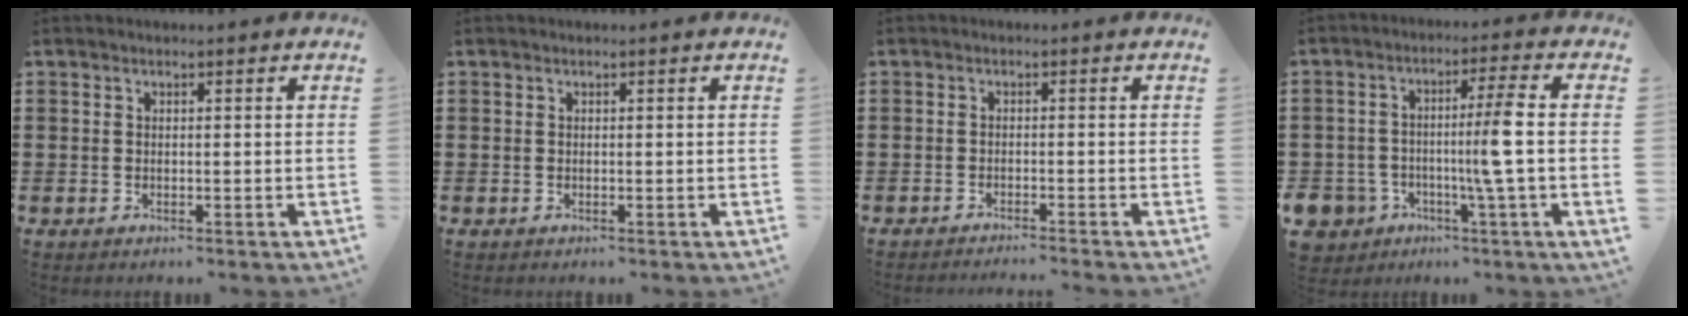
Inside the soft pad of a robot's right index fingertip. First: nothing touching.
{"total": 0.0}
{"total": 1.2, "force": [-1.2, -0.4, 0.2], "torque": [-0.005, 0.000, -0.023]}
{"total": 7.2, "force": [-2.1, 0.5, 6.9], "torque": [-0.132, -0.008, -0.045]}